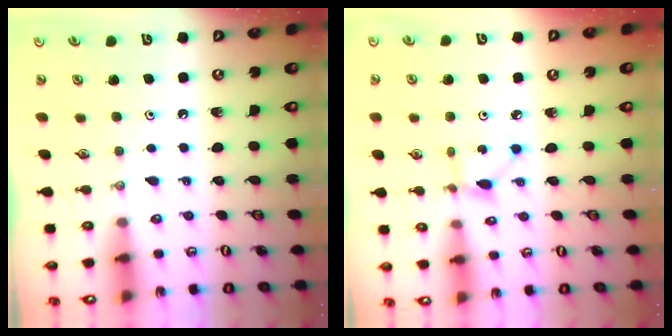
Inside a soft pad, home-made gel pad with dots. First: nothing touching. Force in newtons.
{"total": 1.9, "press": 1.9, "slide": 0.3}